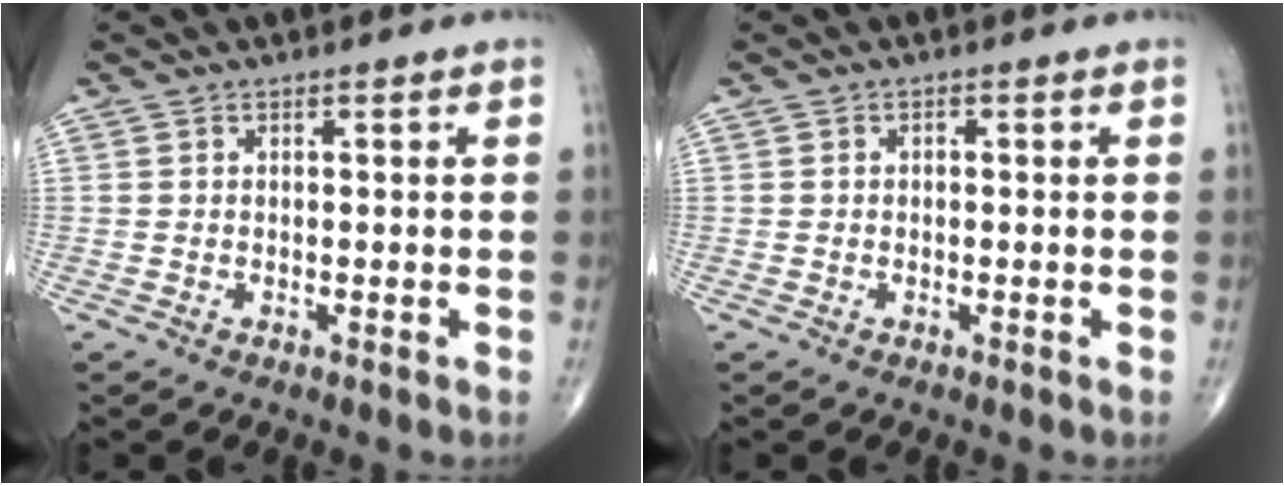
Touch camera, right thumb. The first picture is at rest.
{"total": 0.6, "force": [0.0, 0.3, 0.5], "torque": [-0.008, 0.001, -0.001]}